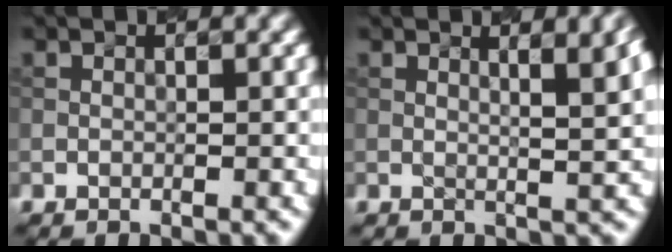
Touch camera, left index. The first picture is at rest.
{"total": 6.0, "force": [2.4, 2.2, 5.0], "torque": [-0.030, 0.014, 0.023]}